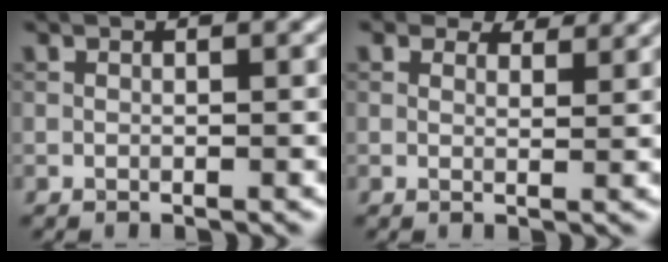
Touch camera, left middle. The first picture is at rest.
{"total": 3.5, "force": [3.0, 1.3, 1.3], "torque": [-0.021, -0.004, 0.035]}